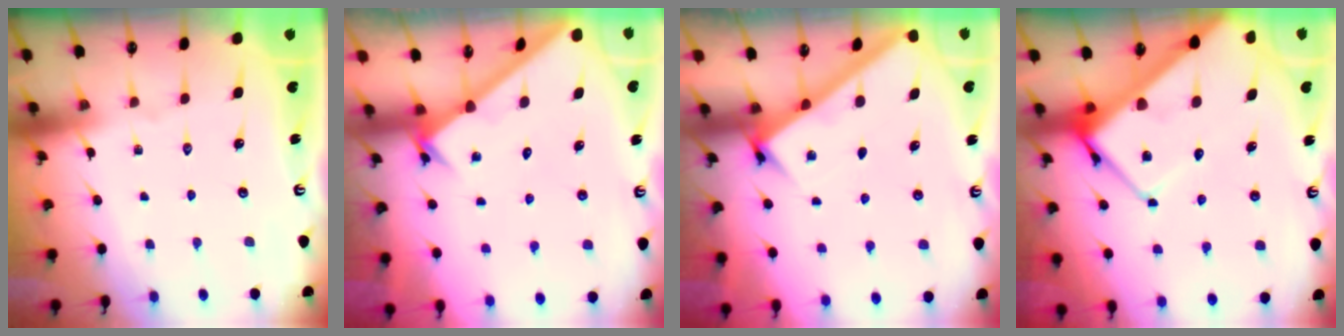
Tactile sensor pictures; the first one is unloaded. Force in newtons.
{"total": 2.1, "press": 2.1, "slide": 0.2}
{"total": 3.1, "press": 3.1, "slide": 0.1}
{"total": 10.1, "press": 10.1, "slide": 0.9}